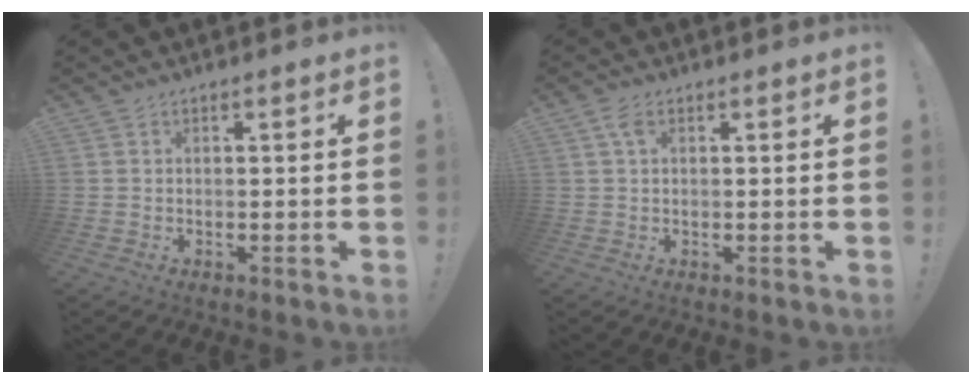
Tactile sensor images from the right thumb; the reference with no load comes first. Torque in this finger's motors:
{"motor_torque": [0.58, 0.32, 0.17, -0.20, 0.00]}